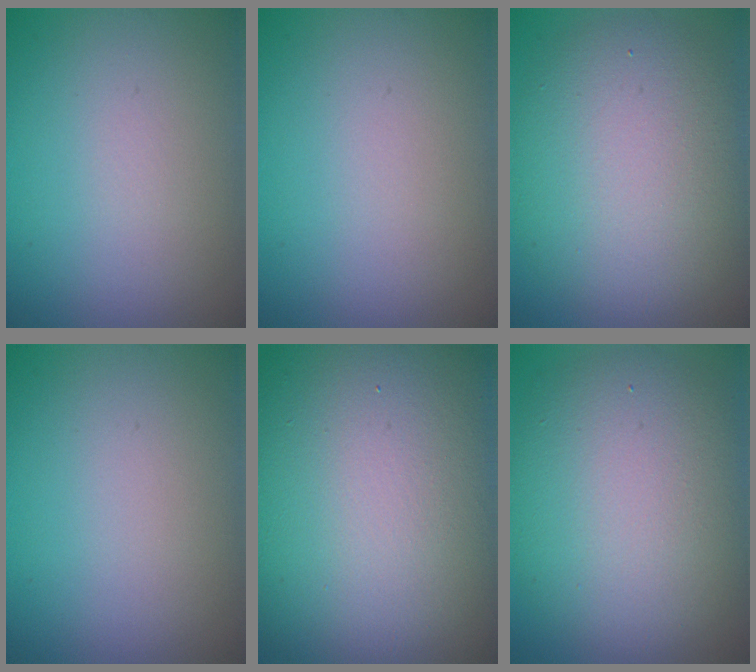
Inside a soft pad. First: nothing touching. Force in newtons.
{"total": 0.0}
{"total": 9.0, "press": 9.0, "slide": 1.0}
{"total": 0.0}
{"total": 19.9, "press": 19.8, "slide": 1.4}
{"total": 9.7, "press": 9.6, "slide": 0.7}